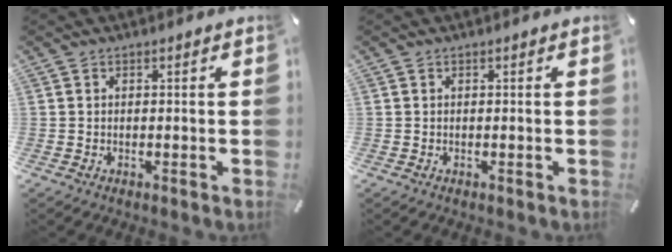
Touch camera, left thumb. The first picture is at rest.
{"total": 0.0}